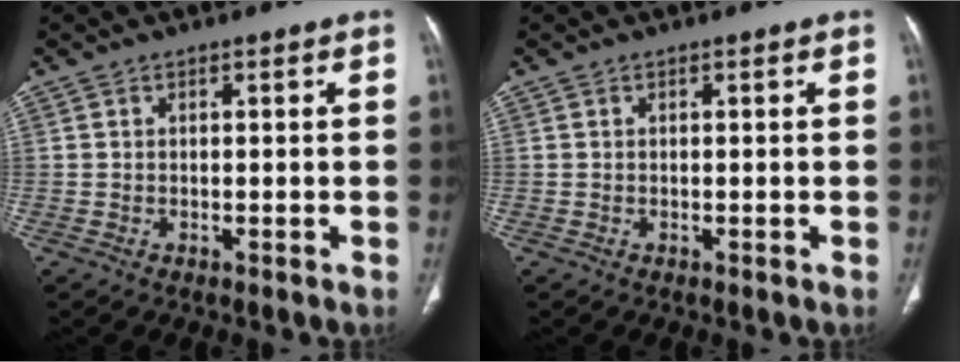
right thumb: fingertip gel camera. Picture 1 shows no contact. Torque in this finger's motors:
{"motor_torque": [-0.01, 0.01, -0.07, 0.07, 0.00]}